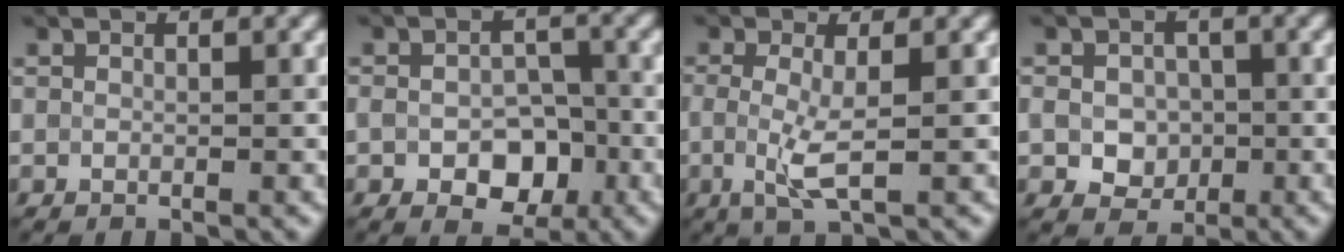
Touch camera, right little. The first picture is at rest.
{"total": 4.9, "force": [-1.7, 3.3, 3.2], "torque": [-0.052, -0.007, -0.025]}
{"total": 2.8, "force": [-0.3, 0.5, 2.8], "torque": [-0.061, -0.008, -0.002]}
{"total": 3.6, "force": [-0.6, 3.0, 1.9], "torque": [-0.039, -0.006, -0.006]}